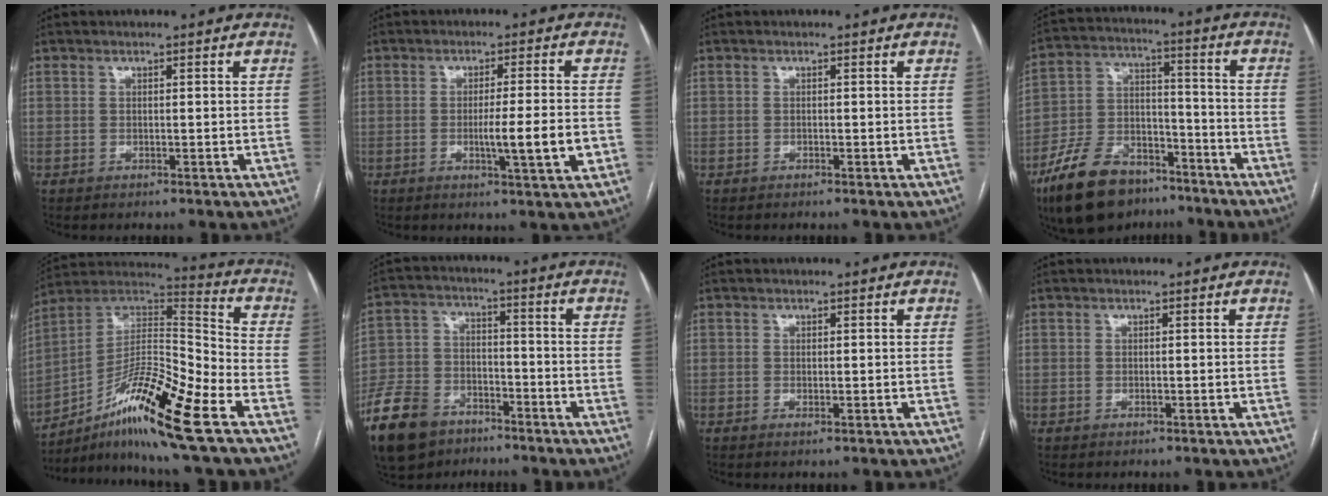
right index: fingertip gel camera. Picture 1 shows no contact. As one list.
[{"total": 6.9, "force": [-1.7, -0.1, 6.7], "torque": [-0.105, -0.009, -0.024]}, {"total": 0.0}, {"total": 15.8, "force": [-11.2, 7.9, 7.9], "torque": [-0.161, 0.015, -0.196]}, {"total": 18.4, "force": [-9.9, 0.9, 15.5], "torque": [-0.294, 0.006, -0.170]}, {"total": 13.8, "force": [-9.2, 8.2, 6.2], "torque": [-0.146, -0.002, -0.166]}, {"total": 0.6, "force": [-0.3, 0.1, 0.5], "torque": [-0.008, -0.002, -0.003]}, {"total": 0.0}]